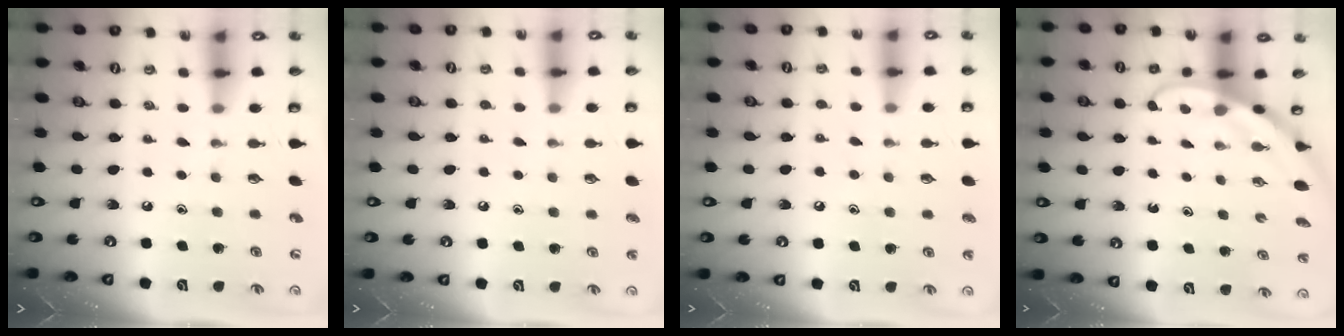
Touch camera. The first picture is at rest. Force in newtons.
{"total": 3.2, "press": 3.2, "slide": 0.4}
{"total": 5.6, "press": 5.5, "slide": 0.5}
{"total": 3.1, "press": 3.1, "slide": 0.1}